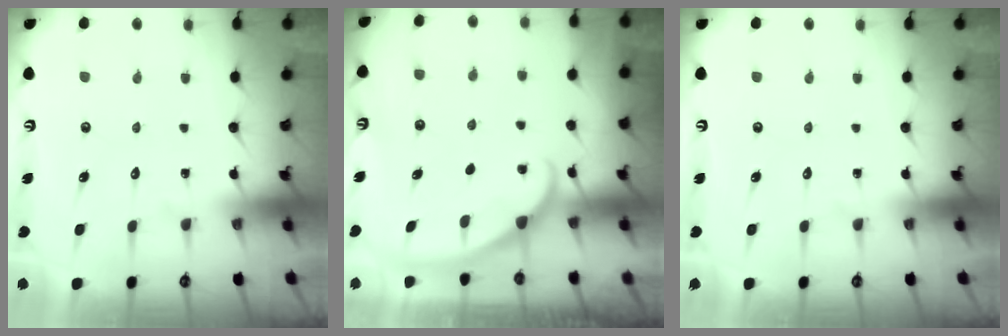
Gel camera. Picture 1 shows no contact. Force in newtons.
{"total": 1.4, "press": 1.4, "slide": 0.2}
{"total": 0.0}